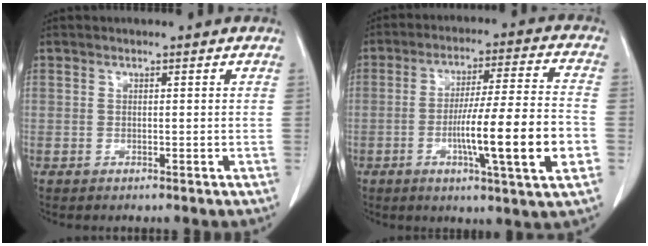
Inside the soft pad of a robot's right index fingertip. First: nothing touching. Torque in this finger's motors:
{"motor_torque": [1.96, -0.18, 1.02, 0.21]}